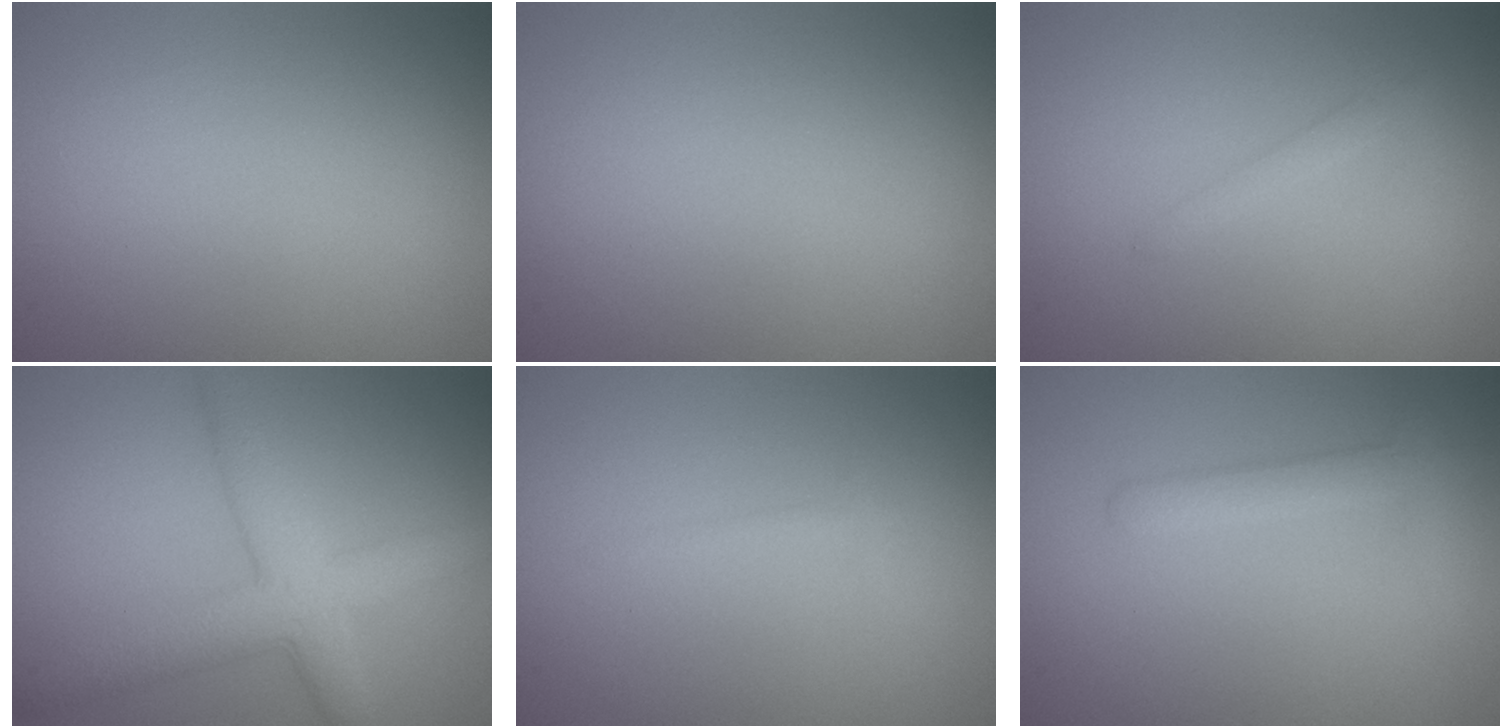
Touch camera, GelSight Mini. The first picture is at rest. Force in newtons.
{"total": 0.0}
{"total": 1.1, "press": 1.1, "slide": 0.1}
{"total": 5.5, "press": 5.5, "slide": 0.1}
{"total": 1.0, "press": 1.0, "slide": 0.1}
{"total": 2.2, "press": 2.2, "slide": 0.2}